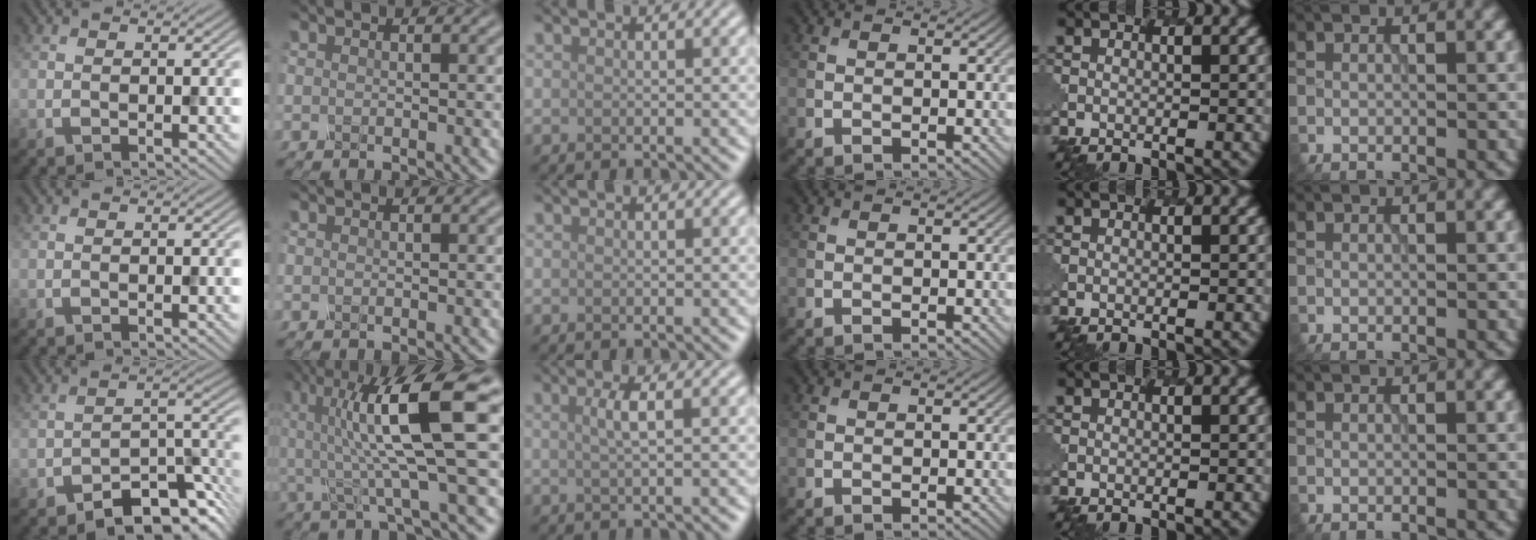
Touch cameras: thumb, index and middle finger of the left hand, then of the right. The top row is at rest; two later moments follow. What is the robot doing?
{"motion": "shake", "object": "salt shaker"}